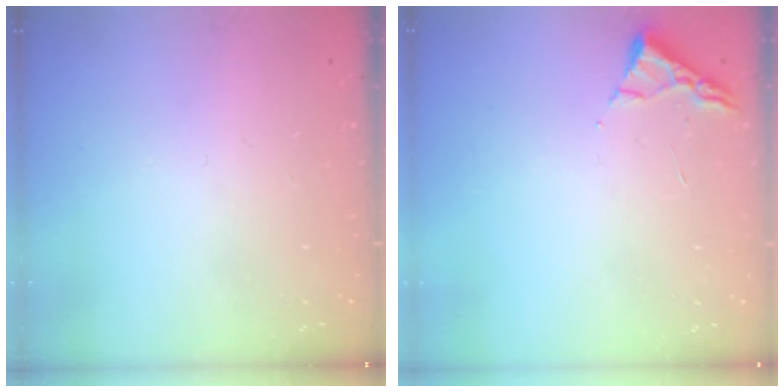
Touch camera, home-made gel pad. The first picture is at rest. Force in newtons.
{"total": 3.0, "press": 2.9, "slide": 0.4}